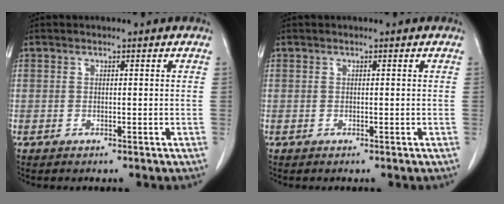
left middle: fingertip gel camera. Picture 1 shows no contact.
{"total": 0.0}